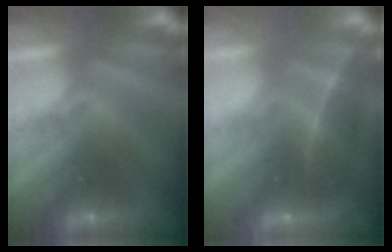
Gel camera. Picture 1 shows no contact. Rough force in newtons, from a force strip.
{"total": 1.9}